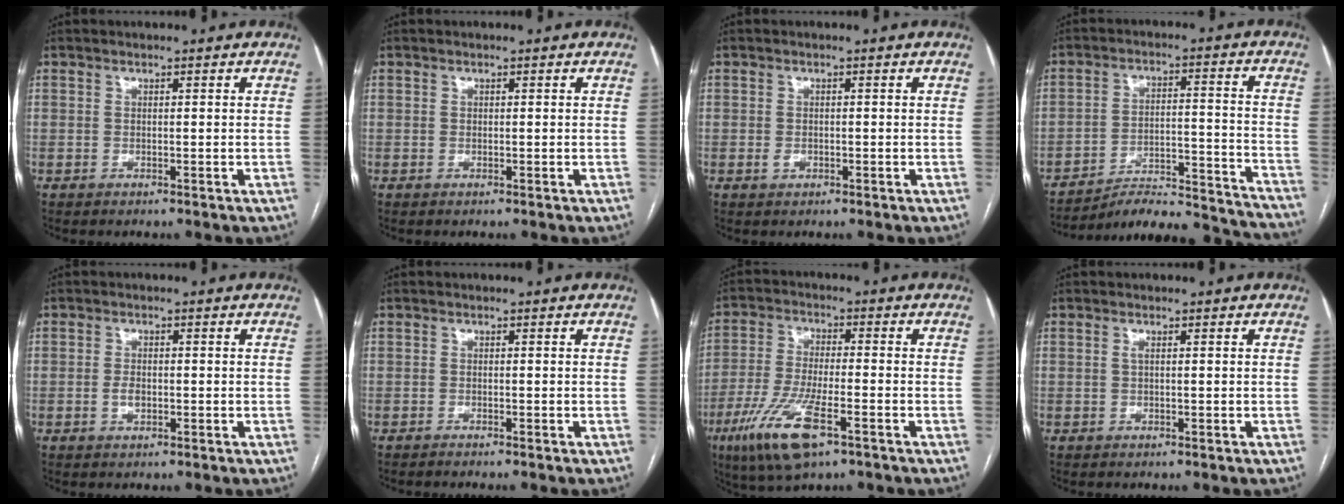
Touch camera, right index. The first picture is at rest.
{"total": 0.0}
{"total": 1.3, "force": [-0.4, 1.0, 0.8], "torque": [-0.013, 0.001, -0.002]}
{"total": 24.1, "force": [-23.1, 1.9, 6.5], "torque": [-0.062, 0.002, -0.314]}
{"total": 1.9, "force": [-0.4, 1.0, 1.5], "torque": [-0.028, 0.002, -0.006]}
{"total": 2.6, "force": [-2.3, 0.0, 1.2], "torque": [-0.014, 0.000, -0.028]}
{"total": 11.7, "force": [-6.1, 2.5, 9.6], "torque": [-0.201, -0.025, -0.107]}
{"total": 0.5, "force": [0.1, 0.0, 0.5], "torque": [-0.014, 0.000, 0.002]}